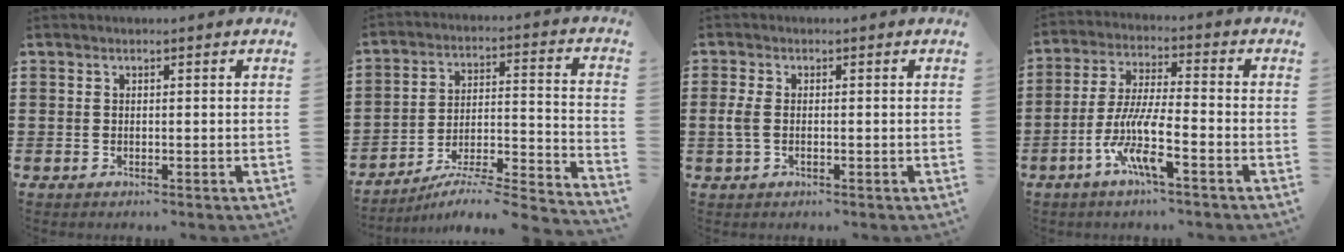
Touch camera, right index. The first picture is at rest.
{"total": 4.9, "force": [-4.2, 0.1, 2.4], "torque": [-0.042, -0.018, -0.085]}
{"total": 2.4, "force": [-0.4, 1.2, 2.1], "torque": [-0.055, -0.003, -0.011]}
{"total": 9.0, "force": [-4.5, 1.4, 7.6], "torque": [-0.172, -0.011, -0.092]}